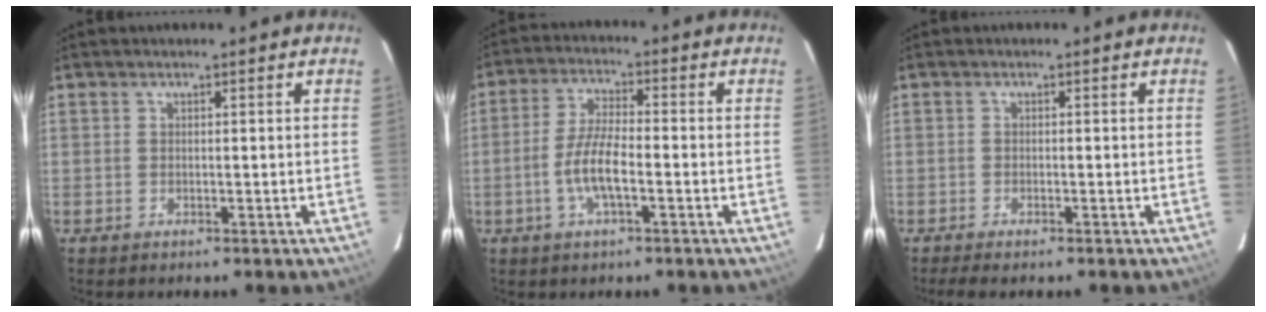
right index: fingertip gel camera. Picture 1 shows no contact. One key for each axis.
{"total": 7.0, "fx": -2.4, "fy": 1.8, "fz": 6.4, "tx": -0.131, "ty": 0.001, "tz": -0.047}
{"total": 2.7, "fx": -2.2, "fy": 0.2, "fz": 1.5, "tx": -0.037, "ty": -0.010, "tz": -0.040}